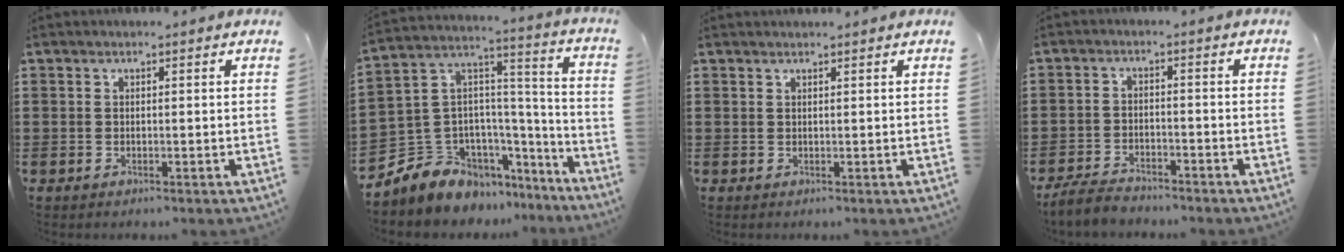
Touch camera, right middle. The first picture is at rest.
{"total": 8.0, "force": [-5.7, 5.7, -0.4], "torque": [-0.042, -0.024, -0.113]}
{"total": 0.6, "force": [0.6, 0.0, 0.0], "torque": [-0.001, -0.002, 0.011]}
{"total": 3.9, "force": [-3.7, 1.0, 0.8], "torque": [-0.031, 0.000, -0.081]}